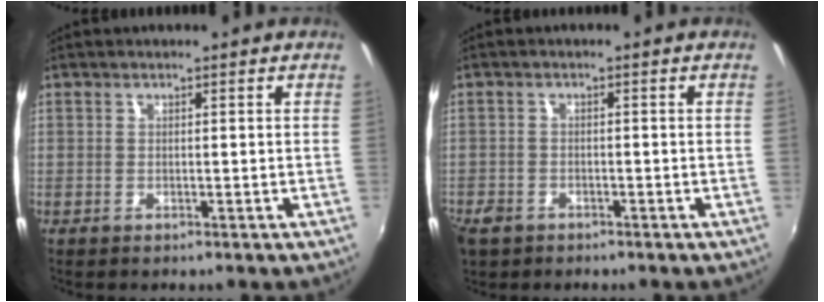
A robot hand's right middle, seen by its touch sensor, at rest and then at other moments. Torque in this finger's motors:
{"motor_torque": [-0.05, 0.06, 0.09, 0.05]}